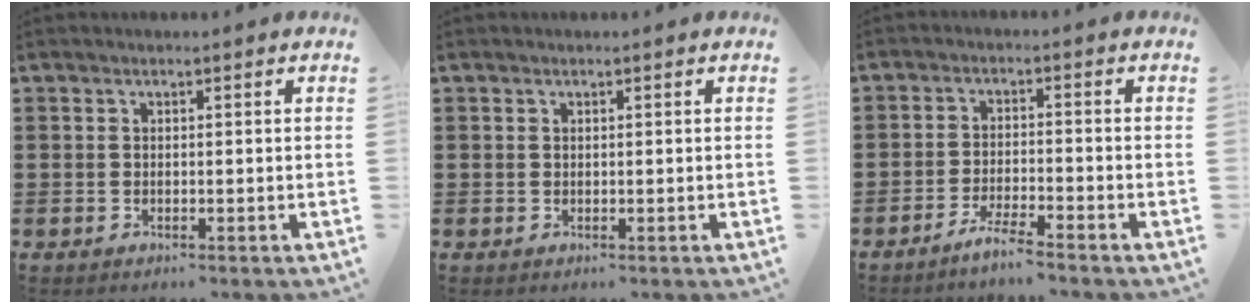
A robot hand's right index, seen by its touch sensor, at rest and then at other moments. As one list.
[{"total": 0.0}, {"total": 3.3, "force": [-3.1, -0.4, 1.3], "torque": [-0.030, -0.001, -0.061]}]